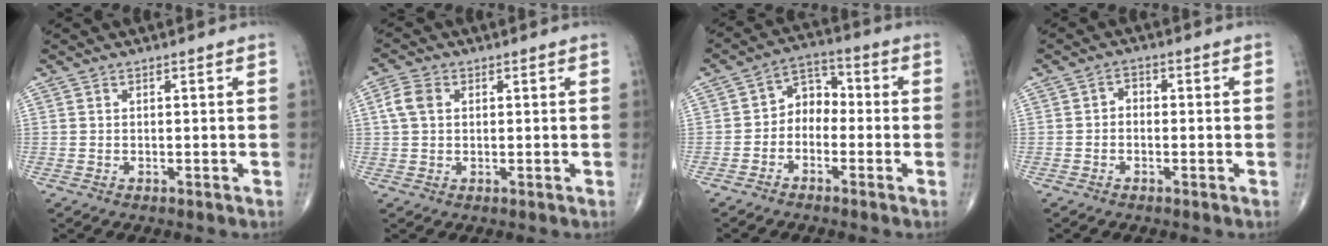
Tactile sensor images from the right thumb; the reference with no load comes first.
{"total": 4.1, "force": [1.0, 3.0, 2.7], "torque": [-0.059, 0.009, 0.015]}
{"total": 6.1, "force": [-1.6, 4.7, 3.6], "torque": [-0.031, 0.035, -0.046]}
{"total": 2.0, "force": [-0.4, 1.6, 1.2], "torque": [-0.007, 0.011, -0.016]}